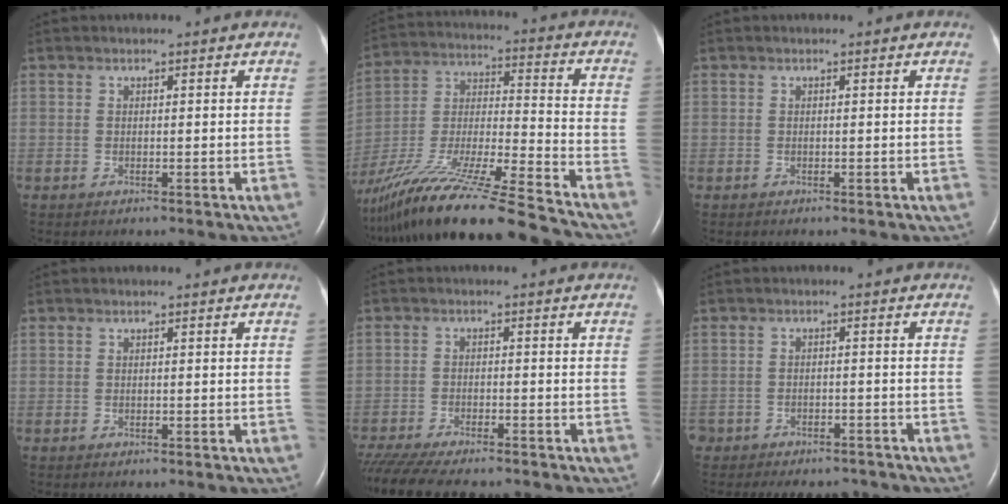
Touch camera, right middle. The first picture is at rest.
{"total": 29.0, "force": [-24.3, 0.7, 15.9], "torque": [-0.291, -0.063, -0.411]}
{"total": 0.0}
{"total": 0.0}
{"total": 13.2, "force": [-11.4, 2.4, 6.2], "torque": [-0.112, -0.022, -0.174]}
{"total": 10.2, "force": [-8.8, 4.4, 2.8], "torque": [-0.054, -0.002, -0.108]}